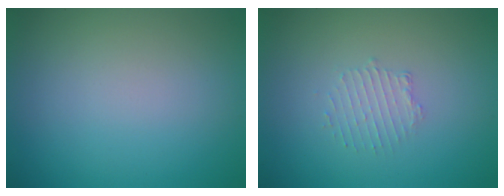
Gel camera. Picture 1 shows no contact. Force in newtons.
{"total": 1.3, "press": 0.7, "slide": 1.1}